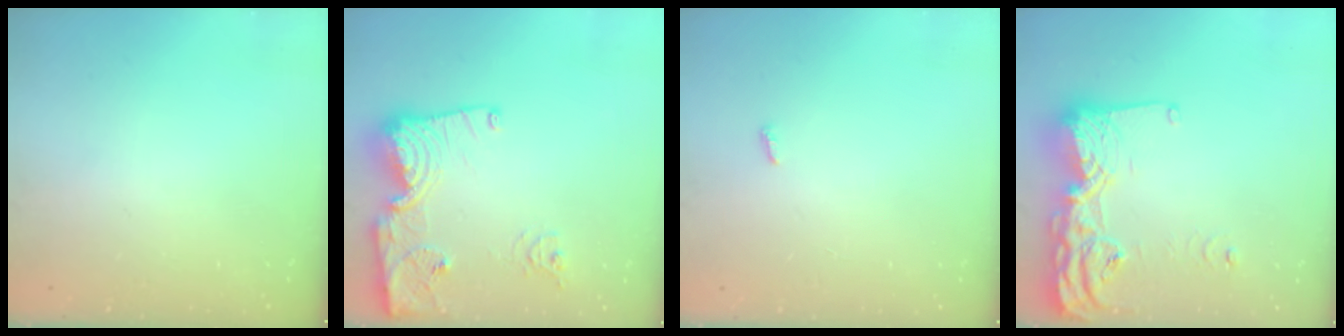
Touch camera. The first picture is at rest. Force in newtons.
{"total": 16.3, "press": 16.3, "slide": 1.3}
{"total": 3.3, "press": 3.3, "slide": 0.6}
{"total": 20.3, "press": 20.2, "slide": 2.3}